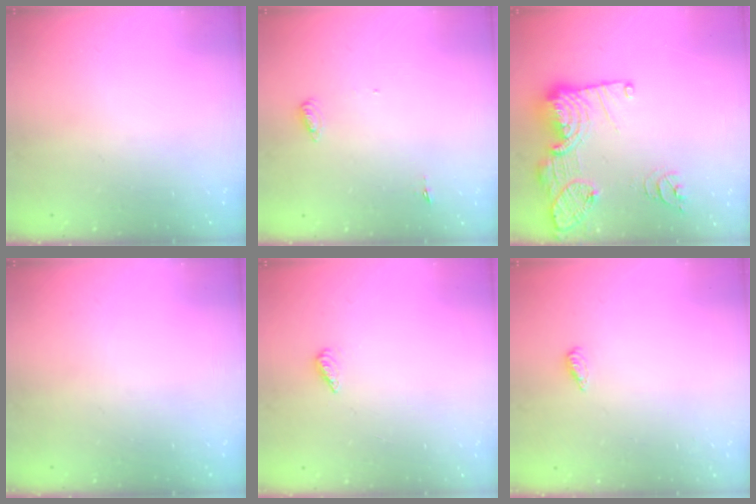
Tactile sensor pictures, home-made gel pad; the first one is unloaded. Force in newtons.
{"total": 4.7, "press": 4.5, "slide": 1.4}
{"total": 18.4, "press": 18.3, "slide": 1.7}
{"total": 0.0}
{"total": 2.1, "press": 1.9, "slide": 0.8}
{"total": 3.1, "press": 3.0, "slide": 0.6}